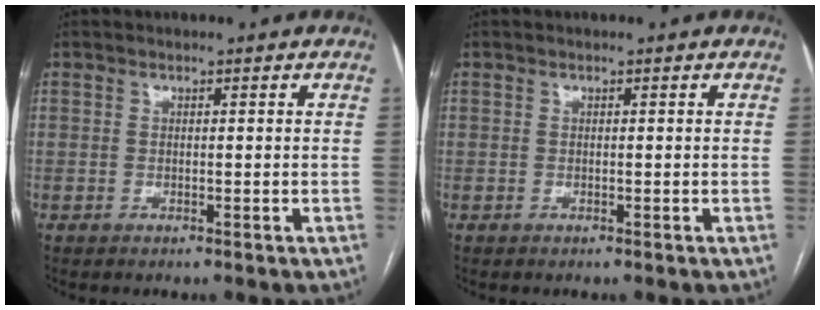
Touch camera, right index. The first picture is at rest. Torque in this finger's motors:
{"motor_torque": [0.00, 0.00, 0.00, 0.00]}